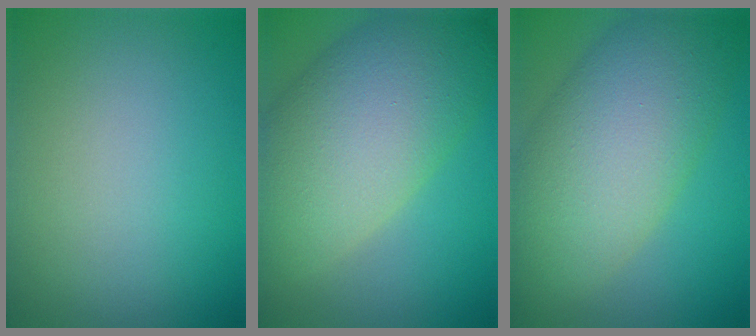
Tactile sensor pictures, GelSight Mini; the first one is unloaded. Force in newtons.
{"total": 12.2, "press": 12.2, "slide": 0.9}
{"total": 11.0, "press": 11.0, "slide": 0.5}